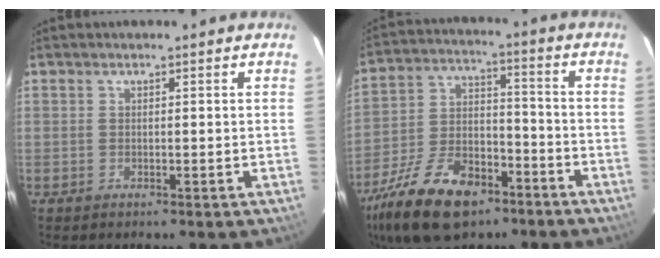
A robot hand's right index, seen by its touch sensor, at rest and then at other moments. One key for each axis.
{"total": 19.6, "fx": -12.6, "fy": 9.7, "fz": 11.4, "tx": -0.249, "ty": -0.014, "tz": -0.216}